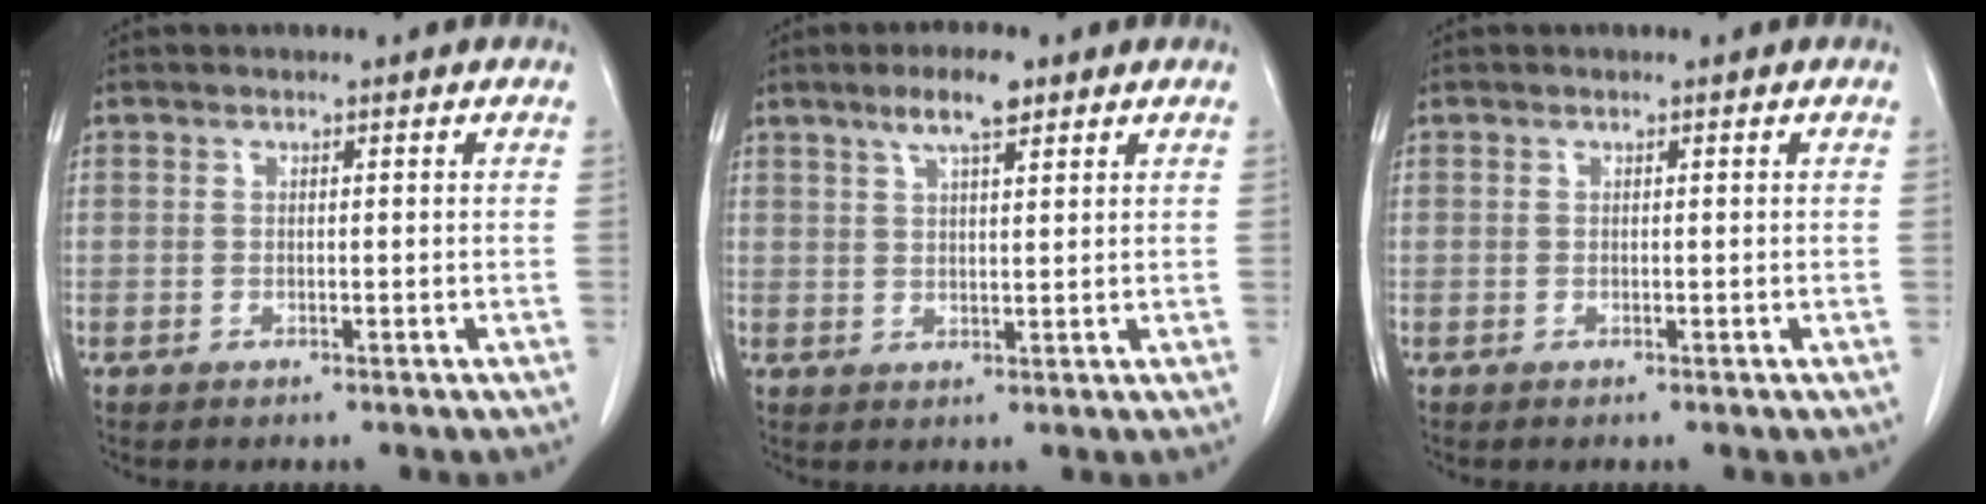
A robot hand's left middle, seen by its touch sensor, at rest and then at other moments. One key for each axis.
{"total": 5.2, "fx": 3.4, "fy": 0.9, "fz": 3.9, "tx": -0.073, "ty": 0.008, "tz": 0.058}
{"total": 0.0}